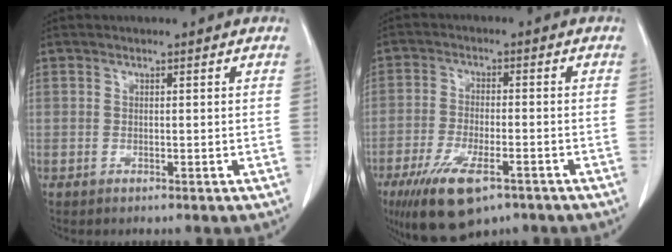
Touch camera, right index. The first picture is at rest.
{"total": 11.4, "force": [-6.9, 3.8, 8.2], "torque": [-0.151, -0.020, -0.114]}